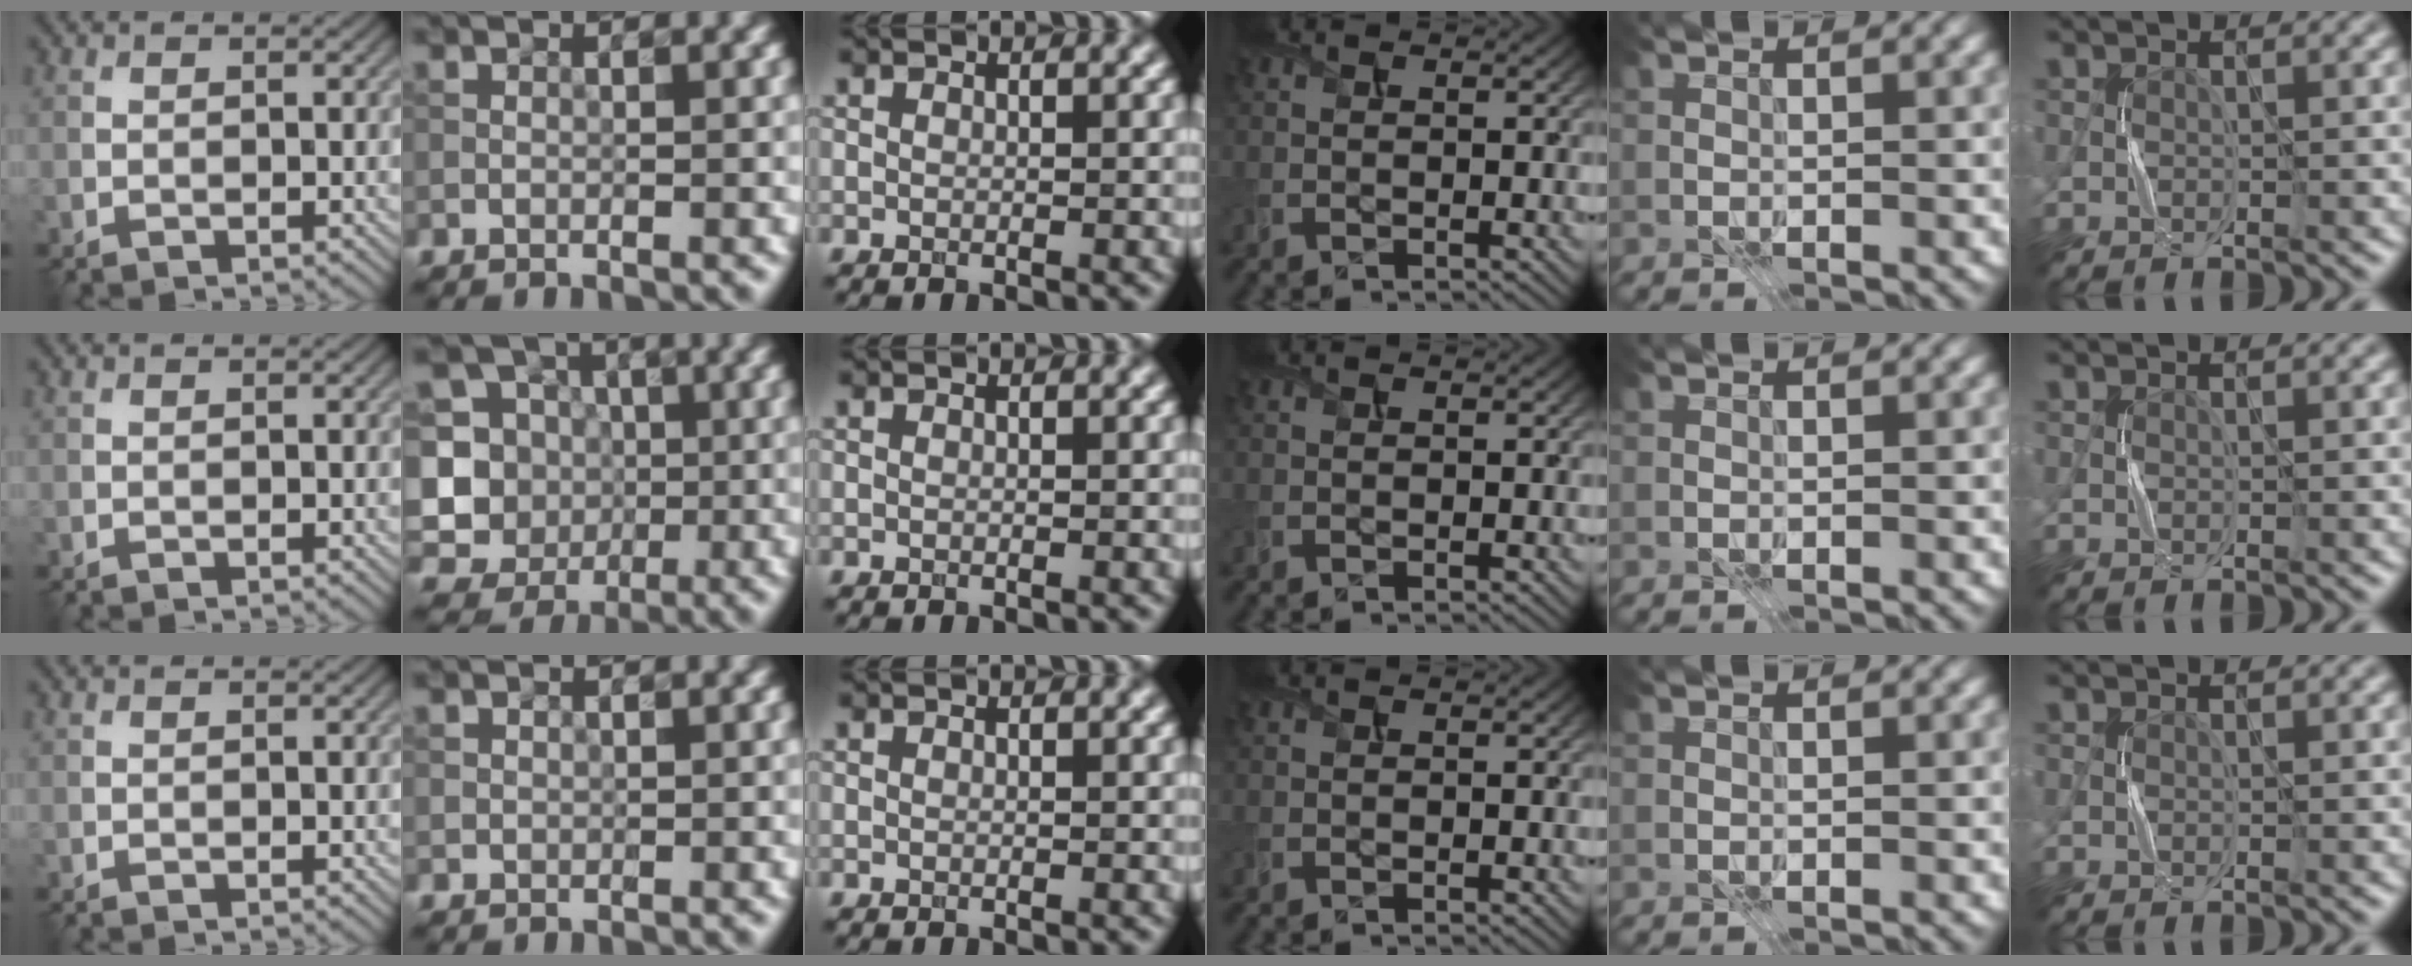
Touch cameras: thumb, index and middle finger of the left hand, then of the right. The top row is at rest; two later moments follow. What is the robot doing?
{"motion": "press", "object": "sticker"}